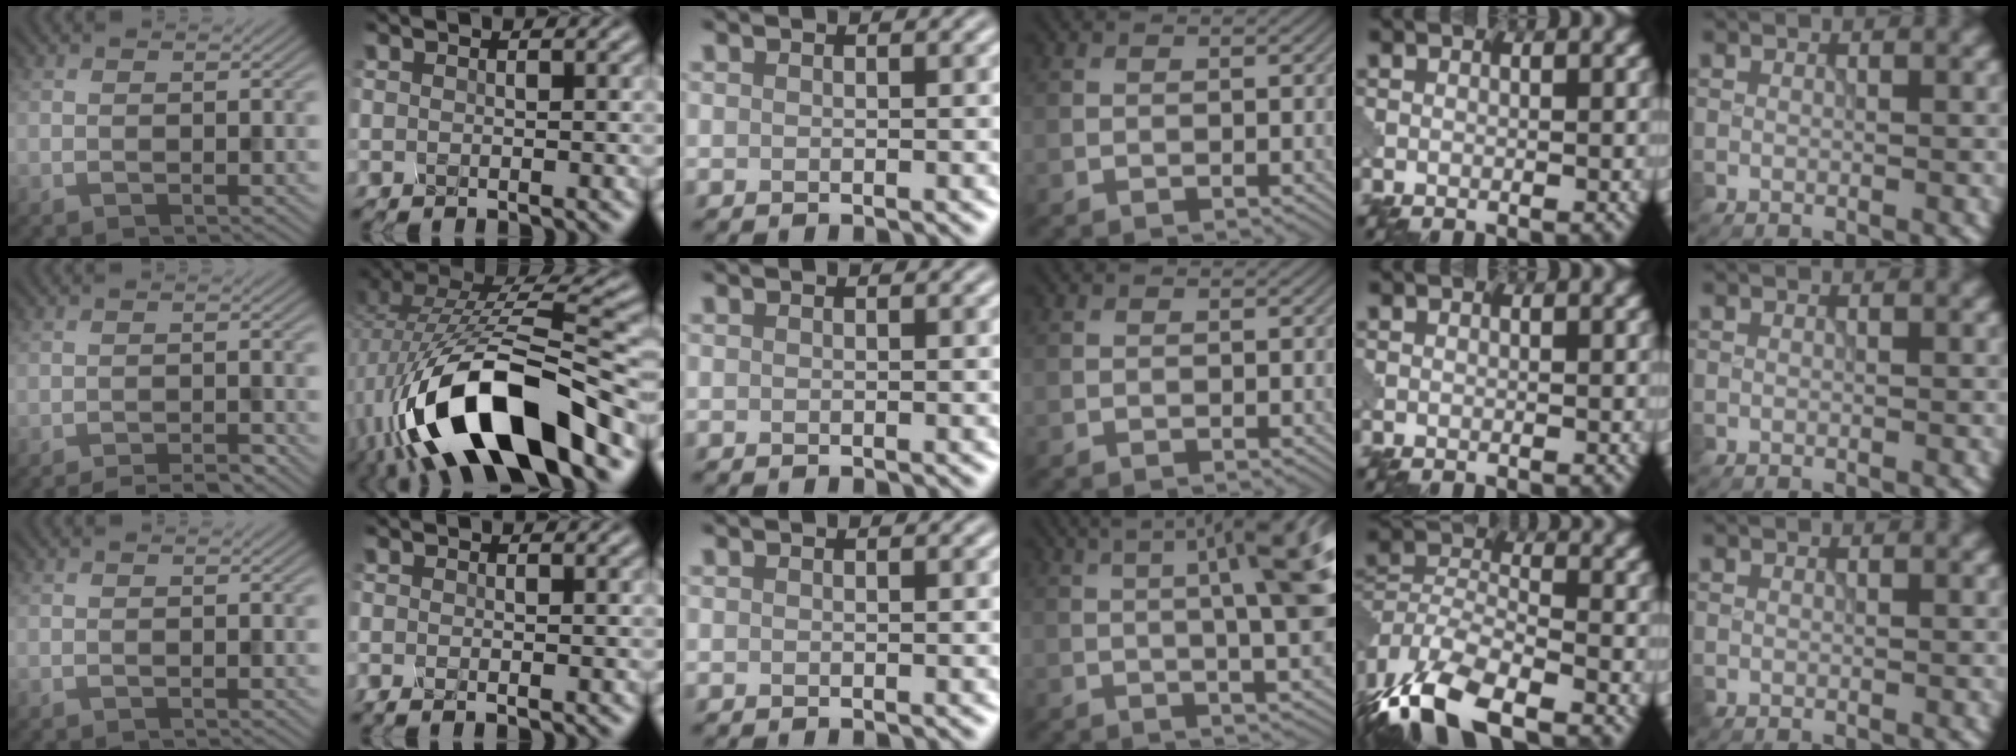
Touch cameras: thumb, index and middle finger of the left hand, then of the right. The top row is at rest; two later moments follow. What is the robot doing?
{"motion": "squeeze", "object": "hand grip exerciser"}